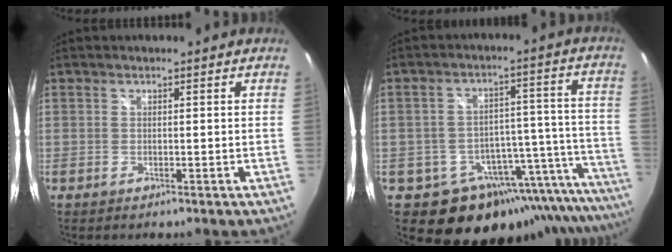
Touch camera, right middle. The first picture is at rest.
{"total": 20.1, "force": [-15.3, 9.7, 8.6], "torque": [-0.101, 0.022, -0.199]}